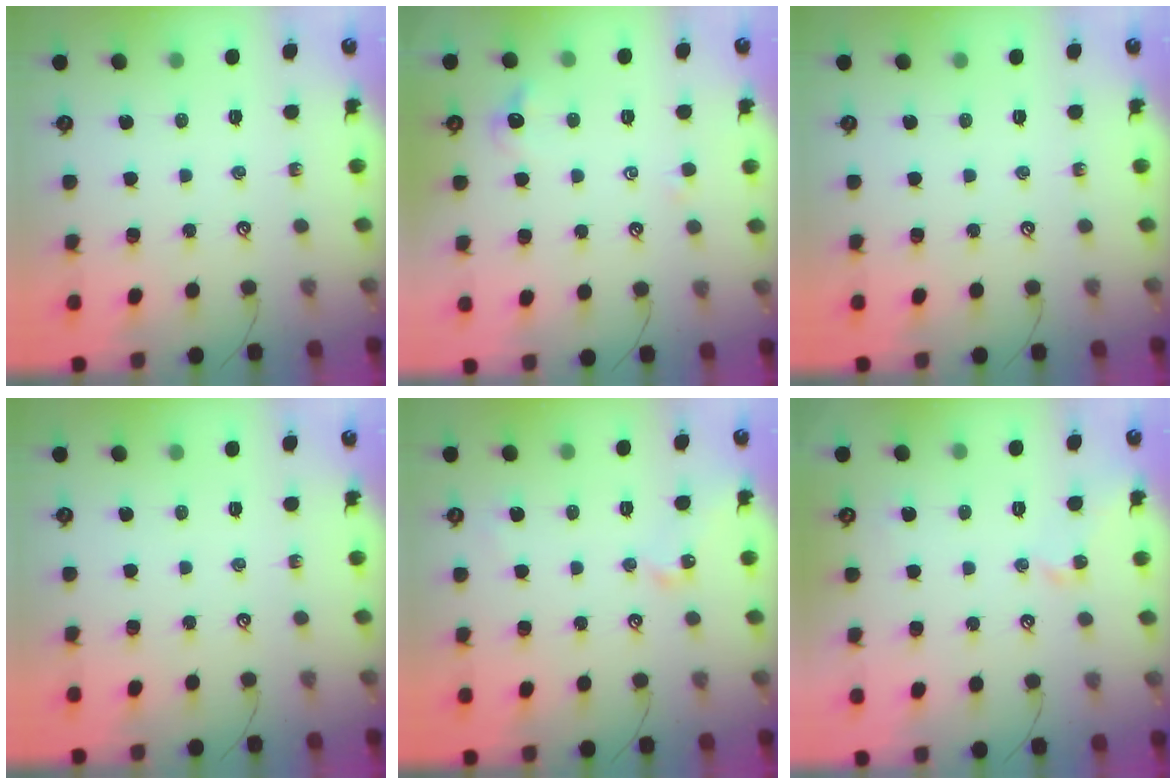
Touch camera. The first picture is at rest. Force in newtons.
{"total": 0.6, "press": 0.1, "slide": 0.6}
{"total": 0.0}
{"total": 0.0}
{"total": 7.2, "press": 7.2, "slide": 0.6}
{"total": 2.5, "press": 2.4, "slide": 0.7}